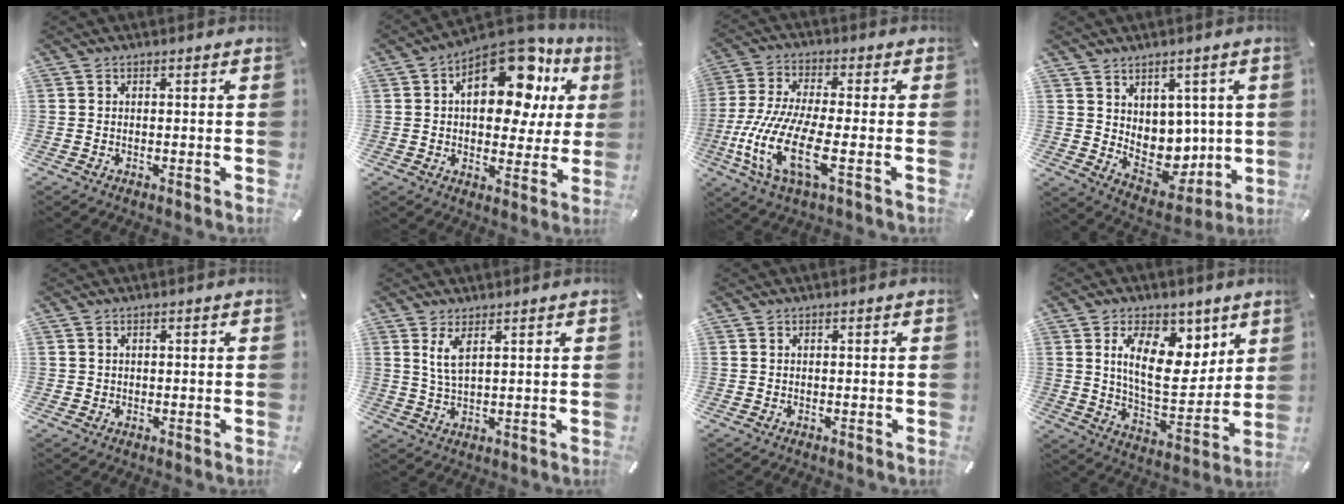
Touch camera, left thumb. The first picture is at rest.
{"total": 19.0, "force": [7.6, 10.7, 13.8], "torque": [-0.189, -0.044, 0.127]}
{"total": 15.0, "force": [-4.6, 4.7, 13.4], "torque": [-0.304, -0.022, -0.086]}
{"total": 7.8, "force": [3.3, 6.7, 2.4], "torque": [-0.034, -0.046, 0.073]}
{"total": 1.0, "force": [0.3, 0.9, 0.0], "torque": [0.001, 0.004, 0.005]}
{"total": 4.6, "force": [2.6, 1.5, 3.5], "torque": [-0.076, 0.001, 0.046]}
{"total": 0.0}
{"total": 15.5, "force": [6.6, 9.1, 10.7], "torque": [-0.160, -0.034, 0.116]}